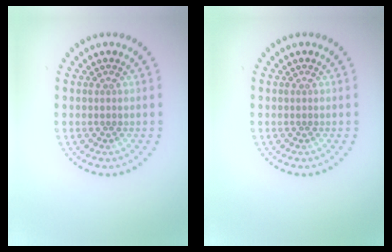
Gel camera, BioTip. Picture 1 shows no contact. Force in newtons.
{"total": 0.0}